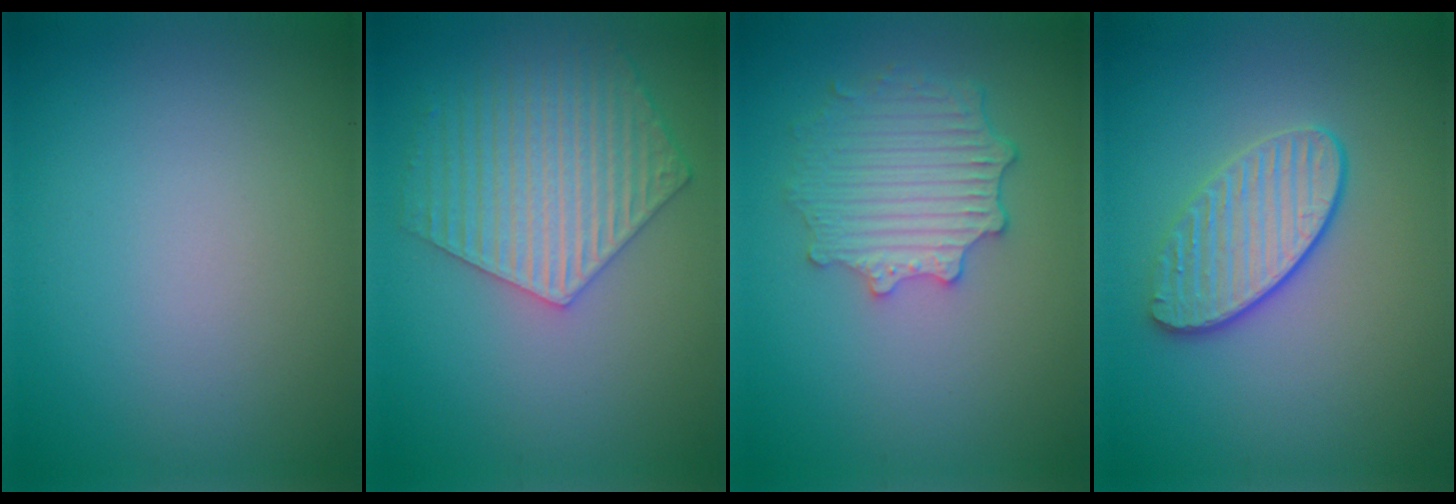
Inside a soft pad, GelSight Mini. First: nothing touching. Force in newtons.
{"total": 6.0, "press": 5.0, "slide": 3.2}
{"total": 4.7, "press": 3.9, "slide": 2.7}
{"total": 3.5, "press": 3.2, "slide": 1.3}